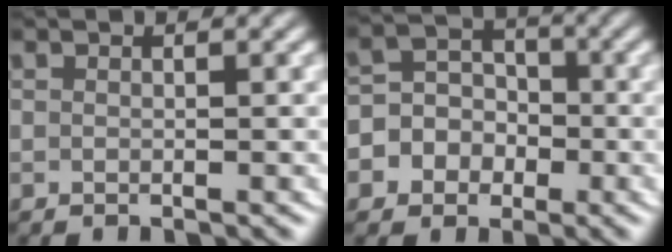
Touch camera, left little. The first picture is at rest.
{"total": 8.6, "force": [-2.0, 7.8, 3.0], "torque": [-0.074, -0.013, -0.044]}